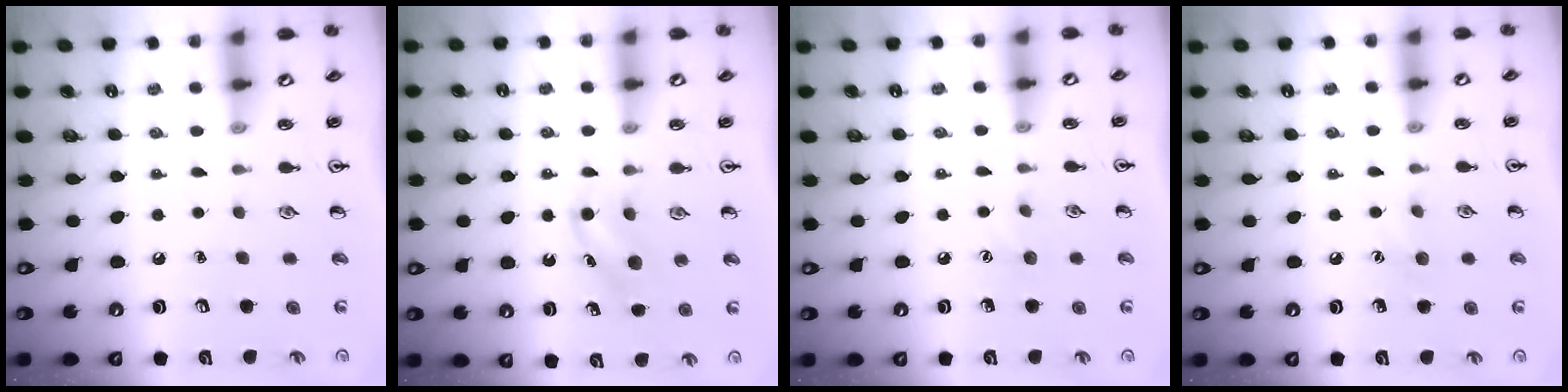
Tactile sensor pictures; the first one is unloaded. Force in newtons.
{"total": 5.1, "press": 4.8, "slide": 1.5}
{"total": 3.8, "press": 3.7, "slide": 1.0}
{"total": 5.7, "press": 5.5, "slide": 1.5}